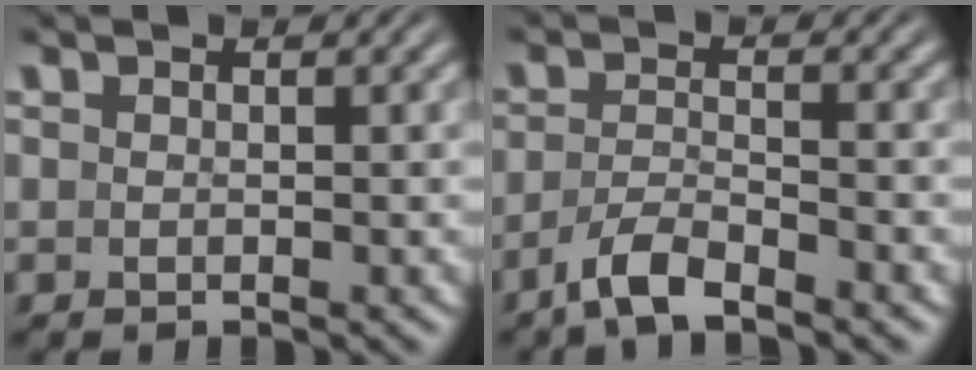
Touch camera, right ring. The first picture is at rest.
{"total": 3.2, "force": [-2.6, 0.7, 1.7], "torque": [-0.036, -0.007, -0.041]}